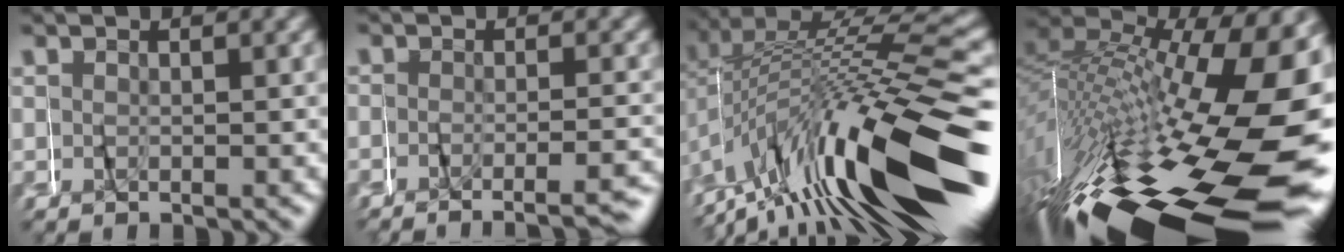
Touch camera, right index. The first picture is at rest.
{"total": 3.7, "force": [-3.3, 0.7, 1.5], "torque": [-0.015, -0.009, -0.052]}
{"total": 13.5, "force": [-3.6, 6.3, 11.4], "torque": [-0.178, -0.008, -0.042]}
{"total": 25.1, "force": [-7.6, 13.2, 20.0], "torque": [-0.304, -0.065, -0.070]}